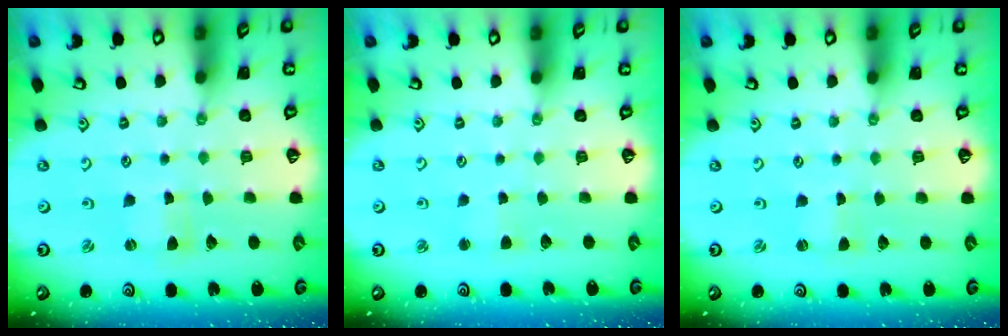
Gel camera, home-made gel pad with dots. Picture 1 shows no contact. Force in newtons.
{"total": 2.5, "press": 2.5, "slide": 0.3}
{"total": 0.0}